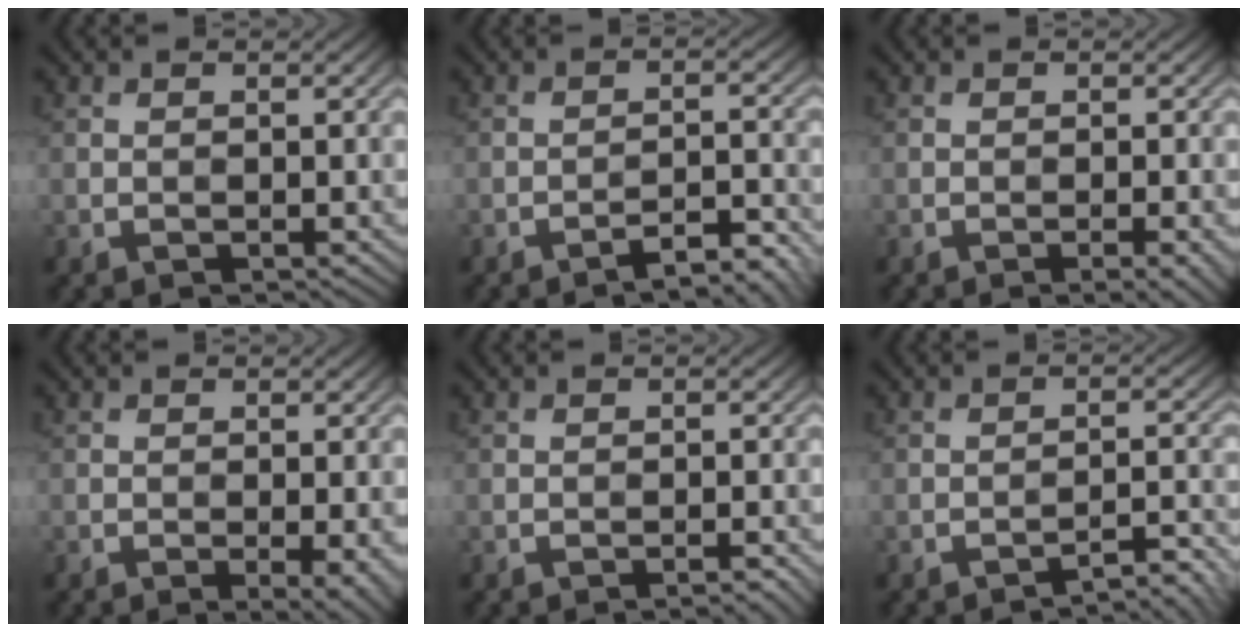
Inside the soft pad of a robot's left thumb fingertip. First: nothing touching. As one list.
[{"total": 4.4, "force": [-3.6, 0.5, 2.6], "torque": [-0.038, 0.014, -0.055]}, {"total": 2.3, "force": [-1.1, 0.3, 2.0], "torque": [-0.027, 0.003, -0.017]}, {"total": 2.8, "force": [-0.9, 0.6, 2.6], "torque": [-0.041, -0.005, -0.012]}, {"total": 1.1, "force": [-0.8, 0.1, 0.8], "torque": [-0.009, 0.003, -0.015]}, {"total": 3.5, "force": [-3.1, 0.3, 1.6], "torque": [-0.014, 0.017, -0.047]}]